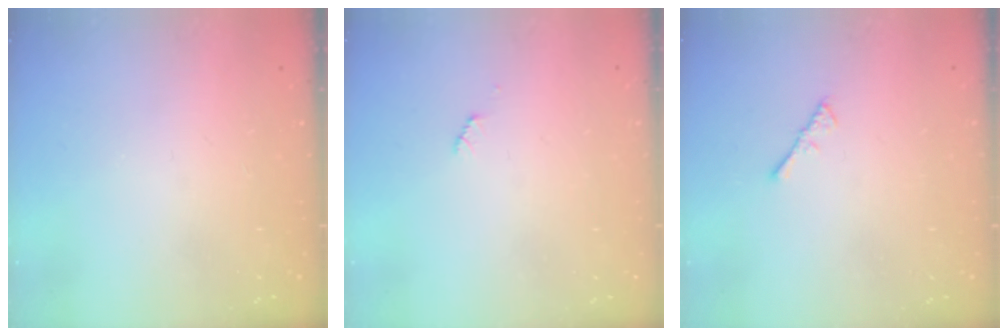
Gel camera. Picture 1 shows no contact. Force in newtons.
{"total": 2.5, "press": 2.5, "slide": 0.4}
{"total": 2.2, "press": 2.1, "slide": 0.5}